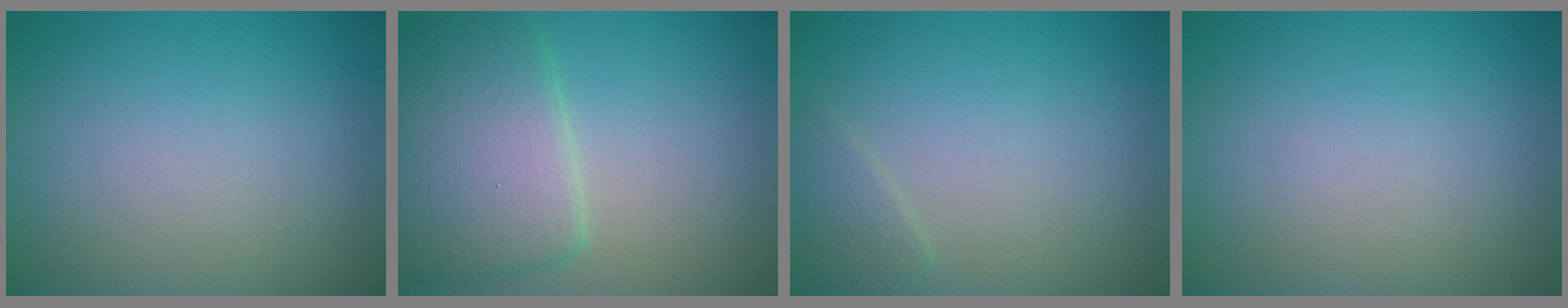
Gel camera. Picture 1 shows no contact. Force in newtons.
{"total": 6.2, "press": 6.2, "slide": 0.2}
{"total": 1.3, "press": 1.3, "slide": 0.1}
{"total": 0.0}